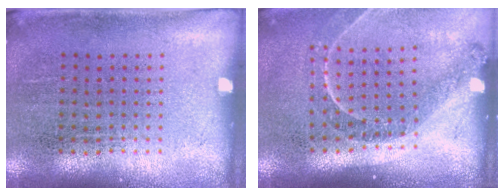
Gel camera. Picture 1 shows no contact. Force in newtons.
{"total": 1.3, "press": 1.3, "slide": 0.2}